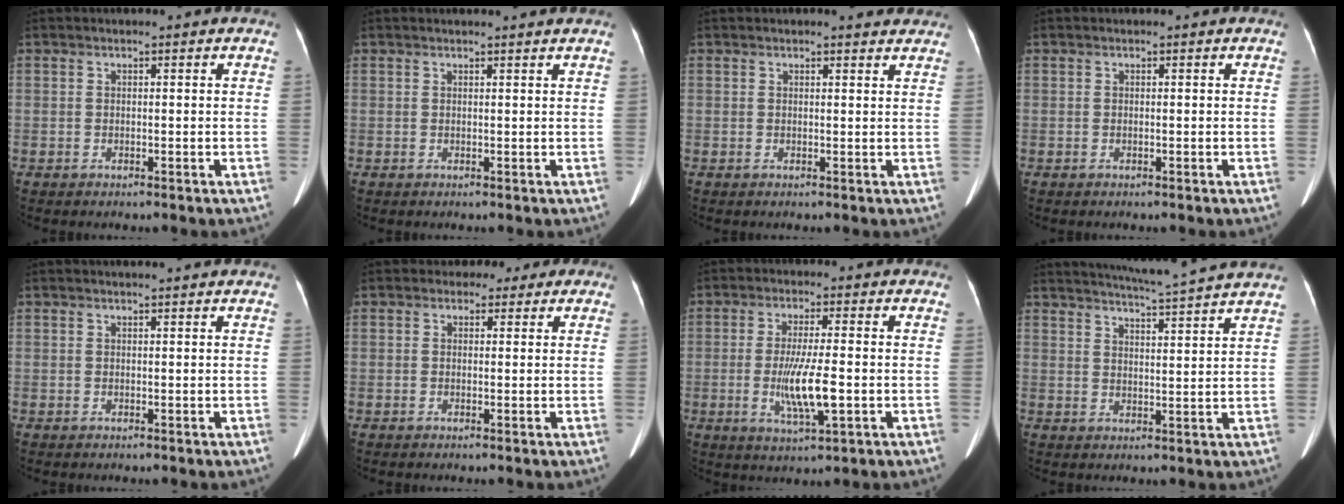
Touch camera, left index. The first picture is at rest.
{"total": 1.9, "force": [1.8, -0.5, 0.5], "torque": [-0.014, 0.000, 0.022]}
{"total": 3.3, "force": [3.1, 0.8, 0.8], "torque": [-0.010, -0.002, 0.024]}
{"total": 0.0}
{"total": 2.4, "force": [2.2, -0.1, 0.9], "torque": [-0.011, 0.013, 0.028]}
{"total": 2.6, "force": [1.6, 2.0, 0.1], "torque": [0.004, 0.006, 0.013]}
{"total": 7.7, "force": [-1.4, 0.8, 7.5], "torque": [-0.144, -0.017, -0.025]}
{"total": 11.7, "force": [10.8, -1.5, 4.0], "torque": [-0.076, -0.004, 0.143]}